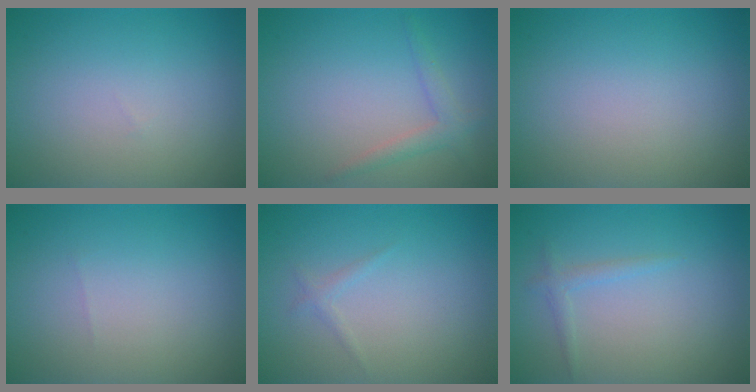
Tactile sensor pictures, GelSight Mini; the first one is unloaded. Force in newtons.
{"total": 1.8, "press": 1.8, "slide": 0.1}
{"total": 0.0}
{"total": 0.0}
{"total": 0.8, "press": 0.8, "slide": 0.1}
{"total": 1.1, "press": 1.1, "slide": 0.1}